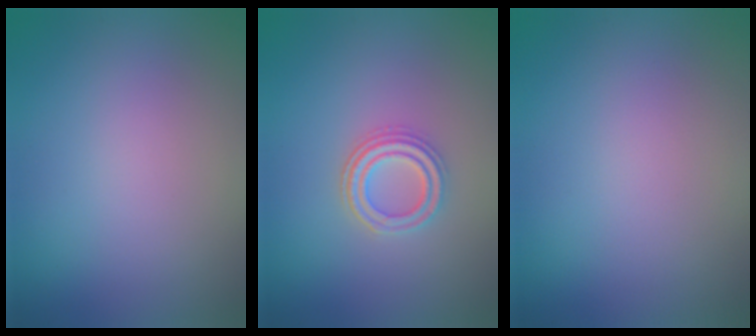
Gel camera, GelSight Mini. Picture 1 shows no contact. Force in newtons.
{"total": 2.9, "press": 2.7, "slide": 1.2}
{"total": 0.0}